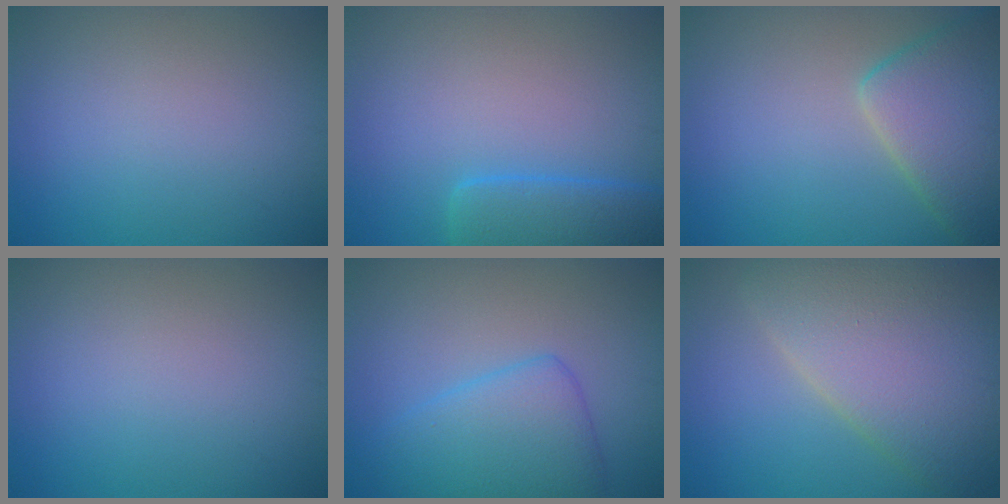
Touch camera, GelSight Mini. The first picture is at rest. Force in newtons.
{"total": 4.4, "press": 4.4, "slide": 0.4}
{"total": 7.2, "press": 7.2, "slide": 0.5}
{"total": 0.0}
{"total": 4.9, "press": 4.9, "slide": 0.2}
{"total": 9.6, "press": 9.6, "slide": 0.6}